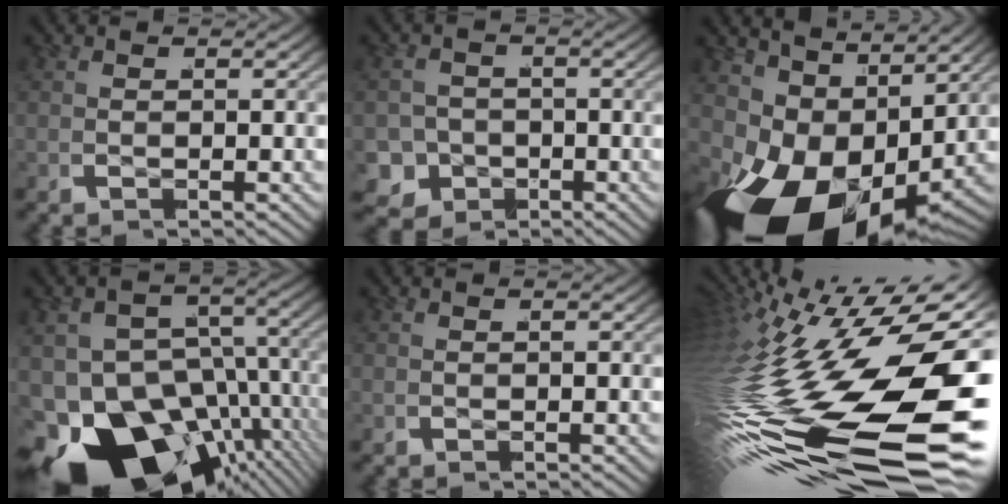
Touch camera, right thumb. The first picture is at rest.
{"total": 7.8, "force": [-3.6, 6.5, 2.4], "torque": [-0.056, -0.048, -0.047]}
{"total": 17.6, "force": [-4.0, 10.9, 13.1], "torque": [-0.270, -0.065, -0.031]}
{"total": 19.9, "force": [-8.1, 14.1, 11.5], "torque": [-0.217, -0.087, -0.111]}
{"total": 0.0}
{"total": 16.3, "force": [-2.5, 7.3, 14.4], "torque": [-0.273, -0.045, -0.010]}